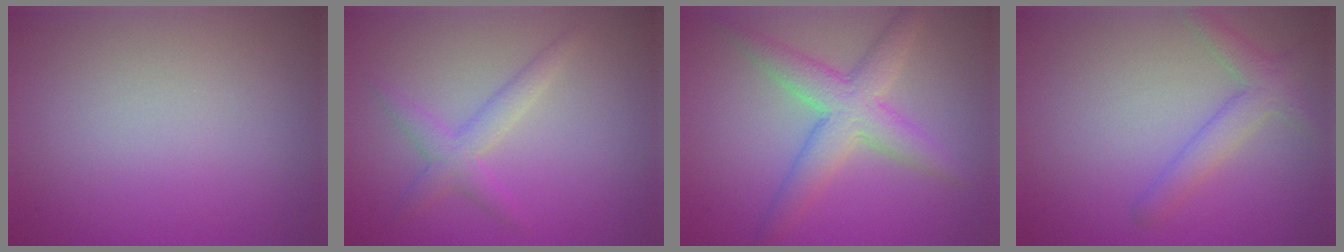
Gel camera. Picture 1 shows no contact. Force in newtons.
{"total": 2.4, "press": 2.4, "slide": 0.2}
{"total": 4.8, "press": 4.8, "slide": 0.3}
{"total": 2.7, "press": 2.7, "slide": 0.2}